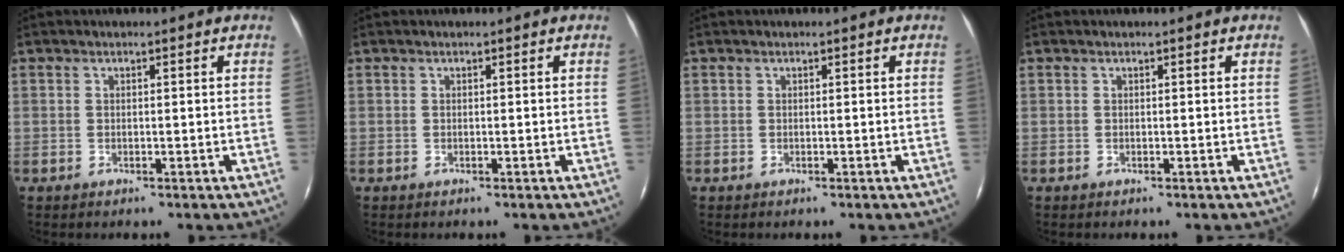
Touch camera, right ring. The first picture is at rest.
{"total": 0.0}
{"total": 0.0}
{"total": 0.0}